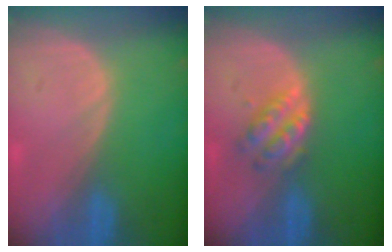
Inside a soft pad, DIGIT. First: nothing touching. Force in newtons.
{"total": 4.9, "press": 4.3, "slide": 2.3}